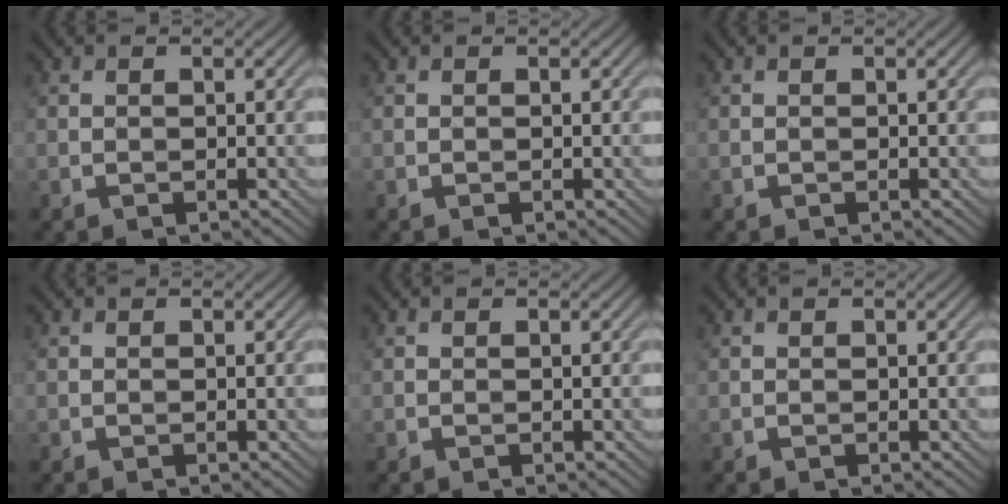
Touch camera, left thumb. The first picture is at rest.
{"total": 0.0}
{"total": 0.0}
{"total": 0.0}
{"total": 0.0}
{"total": 0.0}